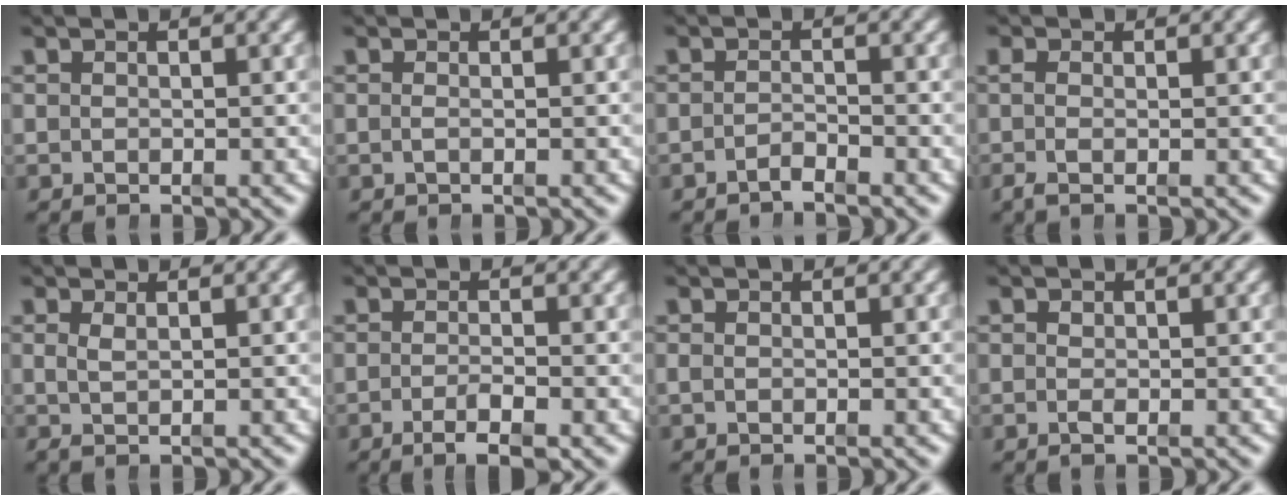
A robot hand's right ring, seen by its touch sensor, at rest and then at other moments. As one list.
[{"total": 0.6, "force": [-0.4, -0.3, 0.4], "torque": [-0.014, -0.007, -0.004]}, {"total": 1.5, "force": [-1.5, 0.1, 0.4], "torque": [-0.006, -0.002, -0.030]}, {"total": 1.4, "force": [-0.8, 0.0, 1.1], "torque": [-0.031, -0.013, -0.009]}, {"total": 0.9, "force": [0.1, -0.4, 0.8], "torque": [-0.019, -0.014, 0.011]}, {"total": 3.9, "force": [-2.2, 1.0, 3.0], "torque": [-0.053, -0.011, -0.036]}, {"total": 0.6, "force": [-0.4, 0.2, 0.4], "torque": [-0.011, -0.004, -0.003]}, {"total": 0.6, "force": [-0.3, 0.2, 0.5], "torque": [-0.011, -0.006, -0.002]}]